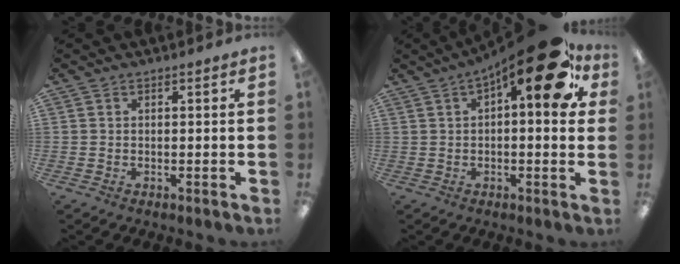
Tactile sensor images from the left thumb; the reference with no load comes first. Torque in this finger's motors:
{"motor_torque": [-0.03, 1.18, 1.32, -1.45, 0.15]}